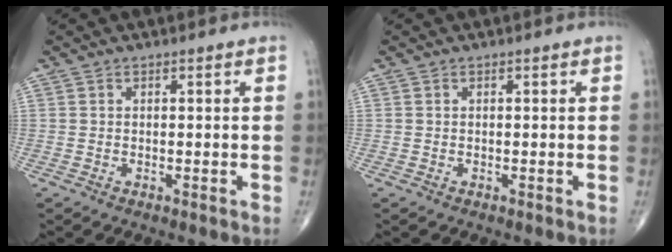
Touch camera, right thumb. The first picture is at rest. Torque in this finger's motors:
{"motor_torque": [0.11, 0.10, -0.01, 0.00, 0.04]}